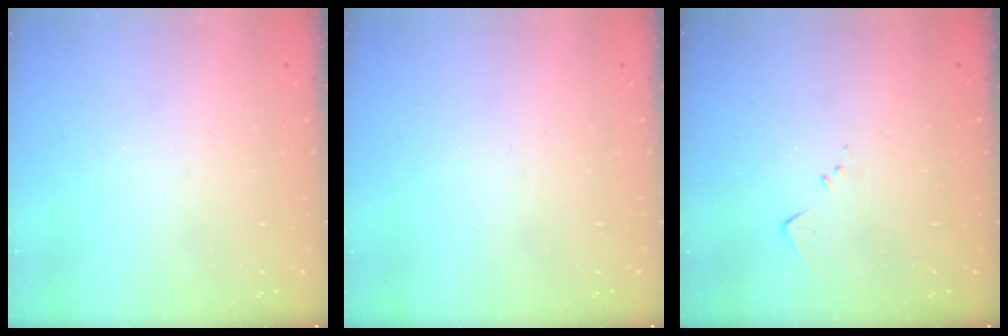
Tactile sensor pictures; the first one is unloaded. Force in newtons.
{"total": 0.0}
{"total": 3.5, "press": 3.5, "slide": 0.4}